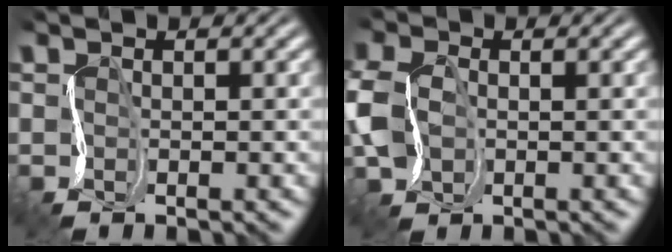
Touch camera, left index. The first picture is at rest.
{"total": 4.4, "force": [-0.2, 3.5, 2.7], "torque": [-0.088, -0.002, -0.008]}